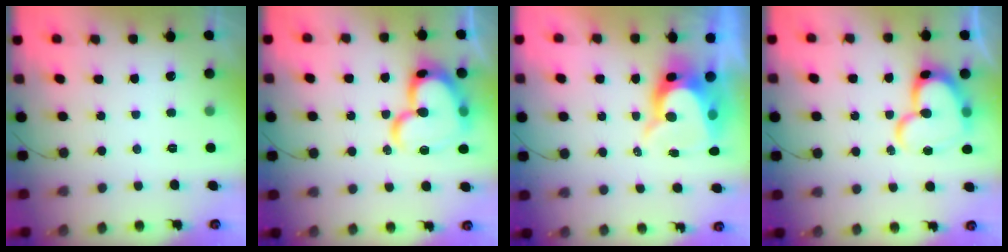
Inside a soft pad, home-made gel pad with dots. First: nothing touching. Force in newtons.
{"total": 21.5, "press": 21.4, "slide": 2.1}
{"total": 10.8, "press": 10.8, "slide": 0.6}
{"total": 17.1, "press": 17.0, "slide": 1.7}